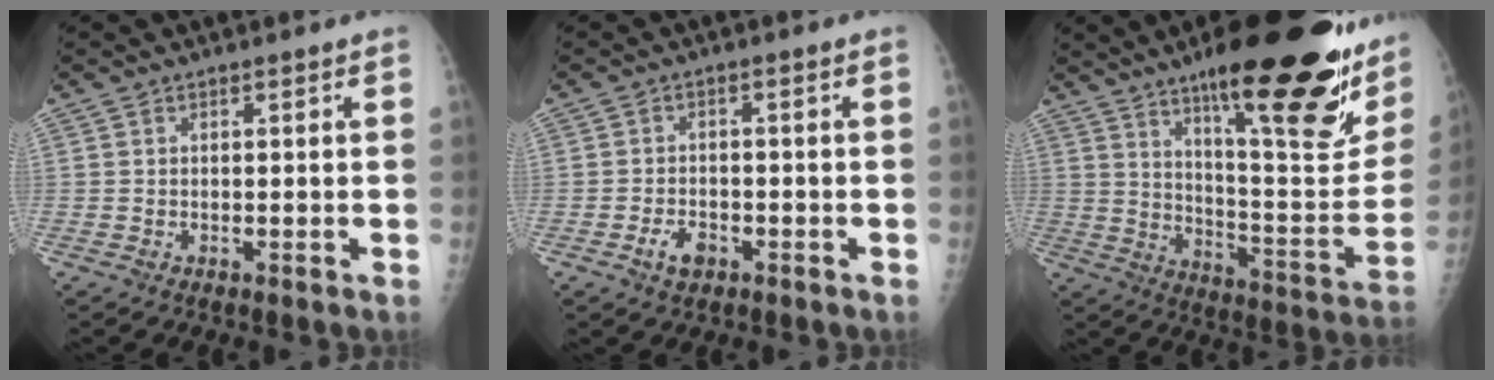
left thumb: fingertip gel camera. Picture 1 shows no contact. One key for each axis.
{"total": 3.5, "fx": -1.8, "fy": 2.2, "fz": 2.0, "tx": -0.030, "ty": 0.010, "tz": -0.029}
{"total": 30.7, "fx": 17.7, "fy": 7.5, "fz": 24.0, "tx": -0.274, "ty": -0.071, "tz": 0.270}